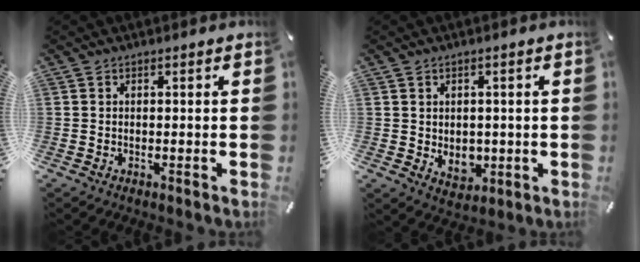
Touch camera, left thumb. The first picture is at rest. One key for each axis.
{"total": 4.9, "fx": 0.0, "fy": 4.4, "fz": 2.3, "tx": -0.011, "ty": -0.005, "tz": 0.002}